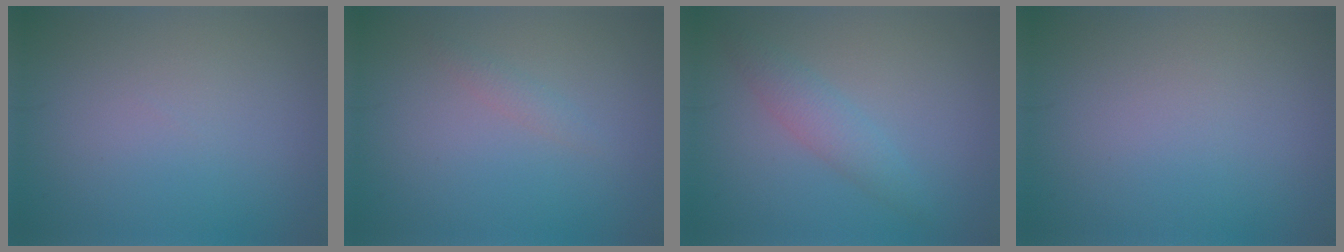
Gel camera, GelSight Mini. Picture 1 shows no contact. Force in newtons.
{"total": 0.9, "press": 0.9, "slide": 0.1}
{"total": 2.2, "press": 2.2, "slide": 0.1}
{"total": 0.0}